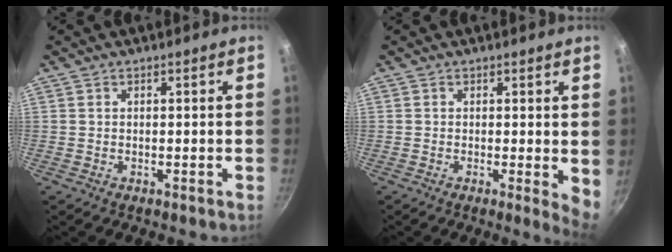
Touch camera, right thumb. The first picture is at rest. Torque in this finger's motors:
{"motor_torque": [-0.50, 0.65, 0.22, -0.18, 0.08]}